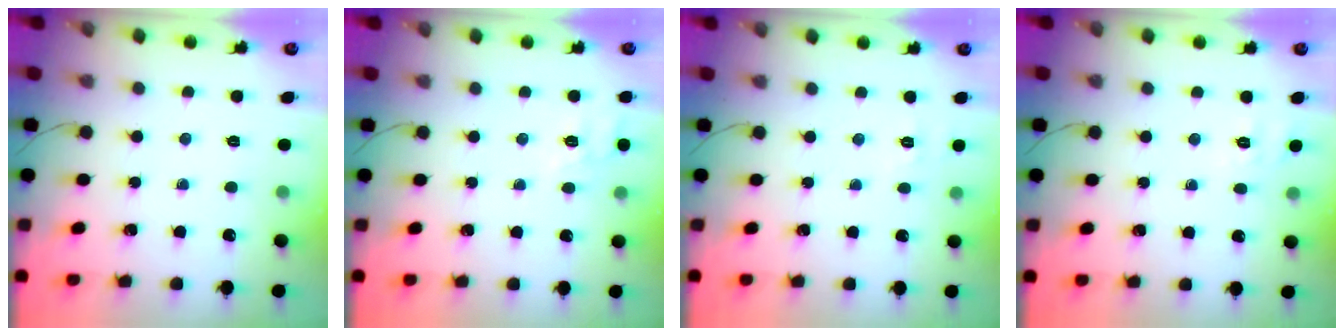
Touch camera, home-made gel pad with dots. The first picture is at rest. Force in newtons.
{"total": 7.5, "press": 7.3, "slide": 1.7}
{"total": 3.6, "press": 3.2, "slide": 1.7}
{"total": 2.0, "press": 0.2, "slide": 1.9}